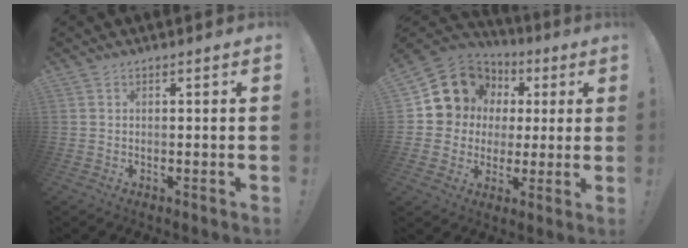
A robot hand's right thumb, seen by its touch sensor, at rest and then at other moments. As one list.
[{"total": 12.7, "force": [4.9, 11.2, 3.4], "torque": [-0.047, -0.032, 0.114]}]